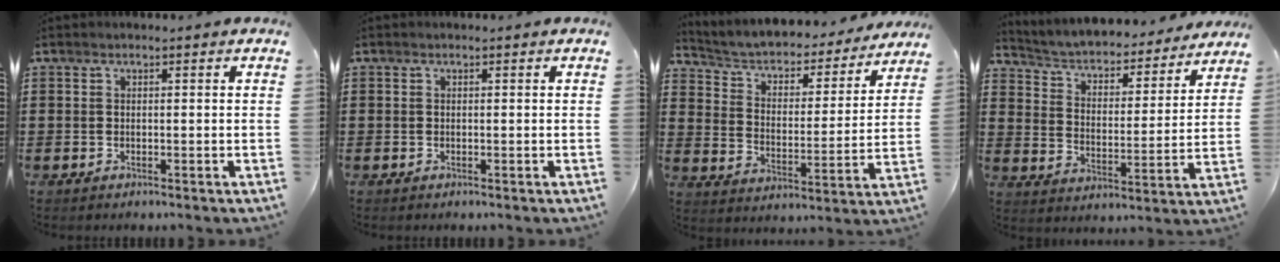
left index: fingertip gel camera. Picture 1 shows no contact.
{"total": 0.0}
{"total": 3.5, "force": [2.9, 1.5, 1.0], "torque": [-0.040, -0.025, 0.039]}
{"total": 3.7, "force": [3.5, 0.8, 1.0], "torque": [-0.040, -0.032, 0.051]}